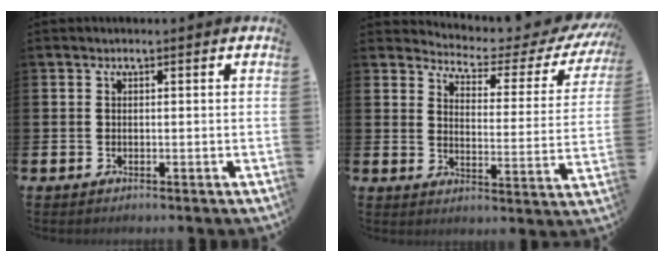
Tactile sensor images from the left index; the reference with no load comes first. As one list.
[{"total": 3.4, "force": [3.0, 1.2, 1.1], "torque": [-0.041, -0.034, 0.038]}]